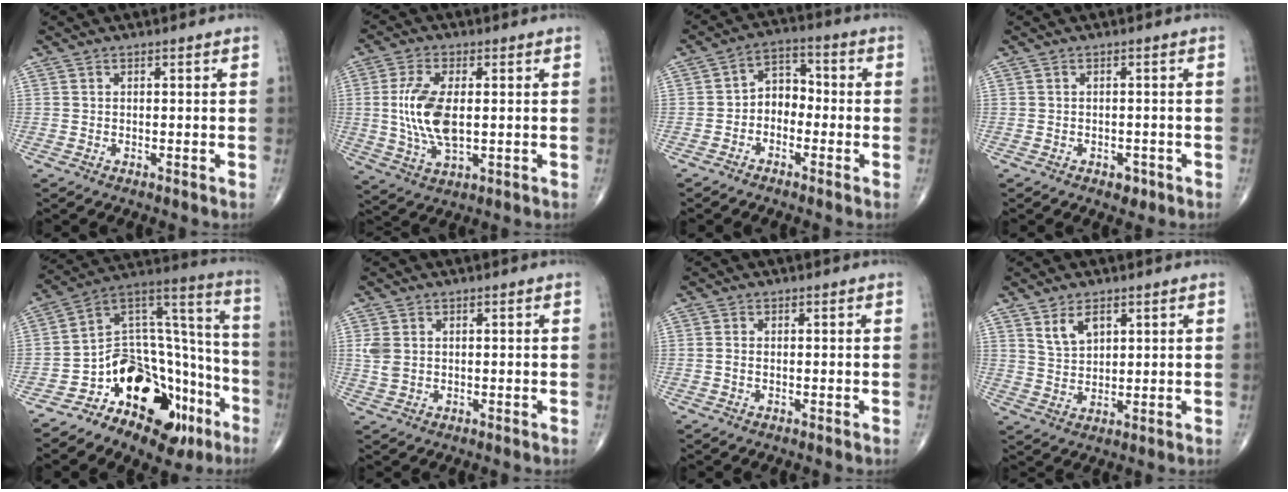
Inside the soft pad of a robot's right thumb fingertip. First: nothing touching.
{"total": 11.1, "force": [0.5, 5.3, 9.8], "torque": [-0.206, -0.009, 0.014]}
{"total": 5.8, "force": [-1.6, 4.4, 3.5], "torque": [-0.027, 0.032, -0.046]}
{"total": 2.0, "force": [-1.1, 1.4, 1.0], "torque": [-0.005, 0.002, -0.011]}
{"total": 23.3, "force": [-12.0, 13.0, 15.1], "torque": [-0.167, 0.120, -0.186]}
{"total": 3.1, "force": [0.6, 2.2, 2.1], "torque": [-0.048, 0.002, 0.017]}
{"total": 0.9, "force": [-0.1, 0.5, 0.7], "torque": [-0.017, 0.001, 0.000]}
{"total": 4.9, "force": [2.8, 2.7, 3.0], "torque": [-0.046, -0.017, 0.059]}